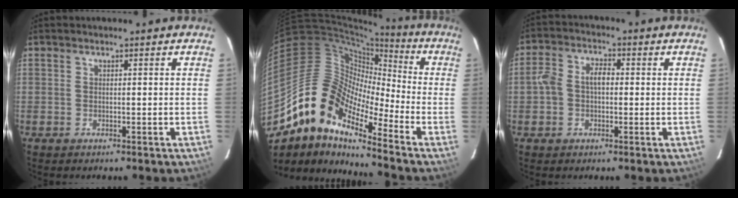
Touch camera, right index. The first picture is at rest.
{"total": 14.5, "force": [-10.2, 5.2, 8.9], "torque": [-0.134, 0.008, -0.211]}
{"total": 5.3, "force": [-0.5, 3.8, 3.6], "torque": [-0.075, 0.018, -0.009]}